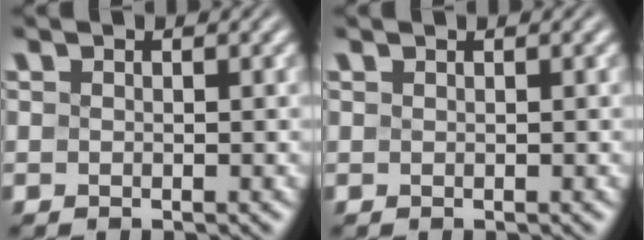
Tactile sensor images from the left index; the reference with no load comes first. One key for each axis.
{"total": 0.0}